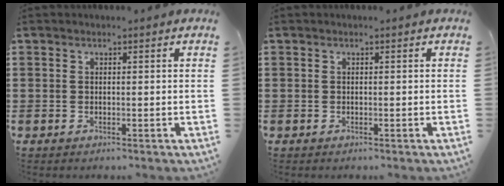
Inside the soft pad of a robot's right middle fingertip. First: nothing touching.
{"total": 0.0}